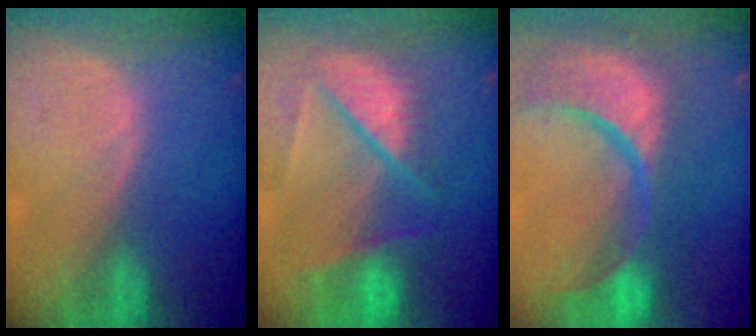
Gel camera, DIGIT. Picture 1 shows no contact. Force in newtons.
{"total": 9.7, "press": 8.3, "slide": 4.9}
{"total": 15.0, "press": 11.9, "slide": 9.2}